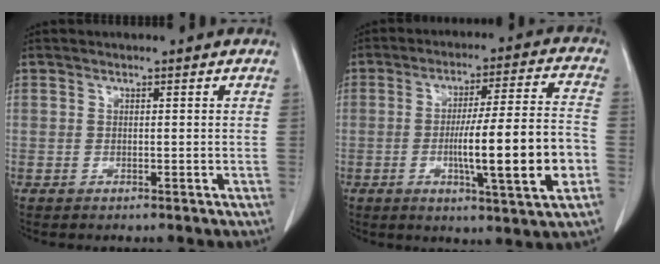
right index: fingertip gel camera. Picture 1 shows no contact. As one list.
[{"total": 15.0, "force": [-3.5, 0.4, 14.6], "torque": [-0.233, -0.001, -0.053]}]